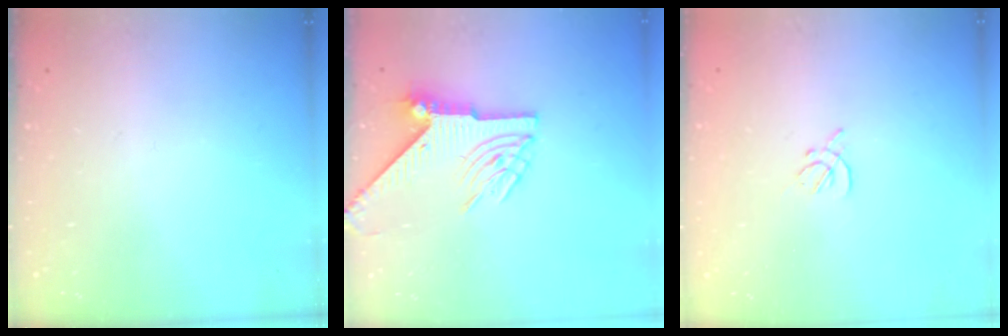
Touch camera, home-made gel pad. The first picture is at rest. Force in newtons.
{"total": 8.2, "press": 8.2, "slide": 0.9}
{"total": 1.6, "press": 1.5, "slide": 0.5}